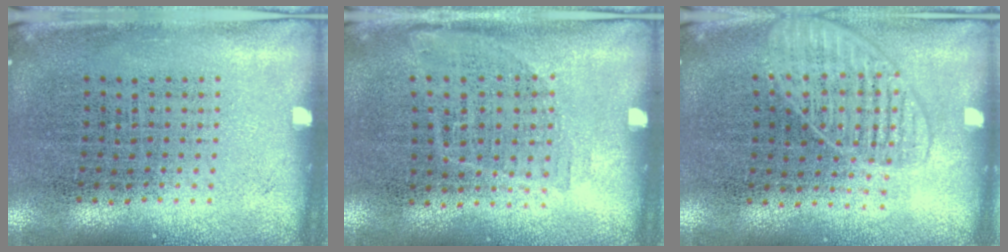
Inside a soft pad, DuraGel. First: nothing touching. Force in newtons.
{"total": 1.1, "press": 0.9, "slide": 0.6}
{"total": 1.3, "press": 1.2, "slide": 0.5}